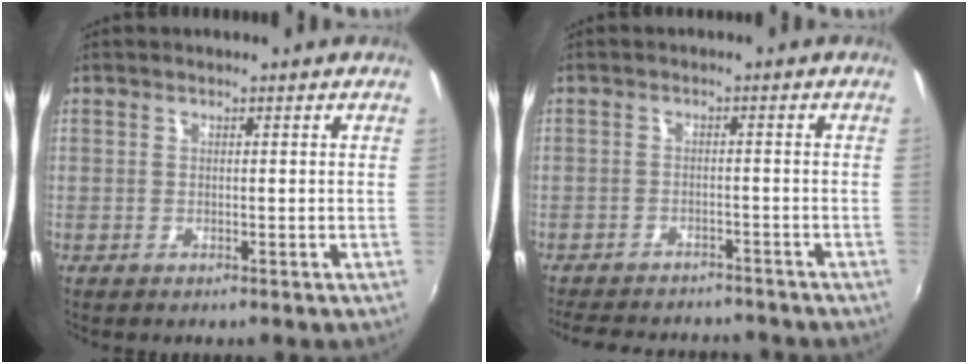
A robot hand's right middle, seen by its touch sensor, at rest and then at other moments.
{"total": 12.5, "force": [-11.0, 3.8, 4.5], "torque": [-0.106, -0.011, -0.156]}